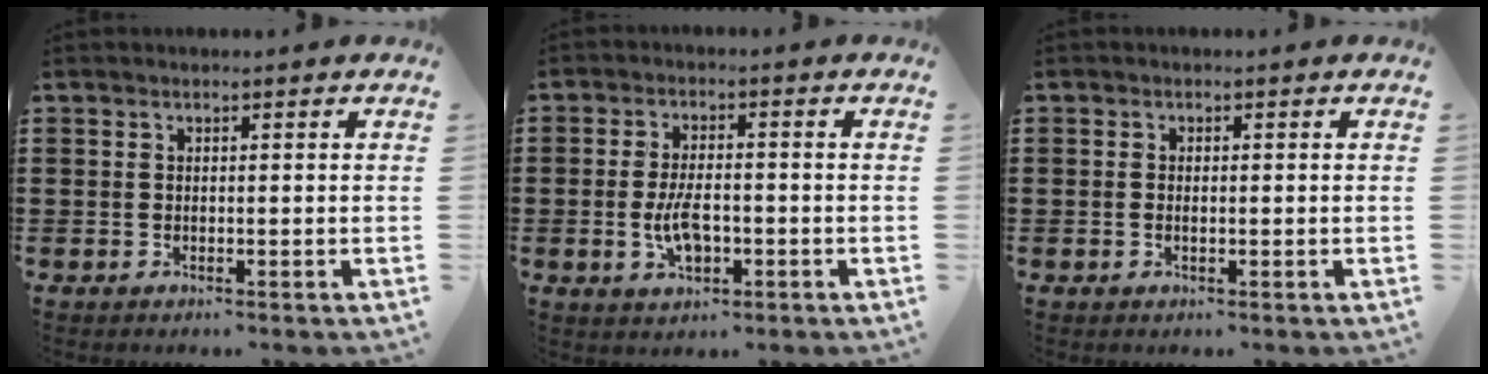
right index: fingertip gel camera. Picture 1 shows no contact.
{"total": 5.5, "force": [-1.1, 2.6, 4.7], "torque": [-0.100, 0.000, -0.022]}
{"total": 0.0}